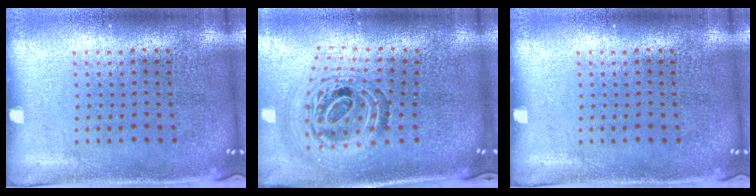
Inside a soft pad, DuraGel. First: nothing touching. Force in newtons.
{"total": 1.8, "press": 1.5, "slide": 0.9}
{"total": 0.0}